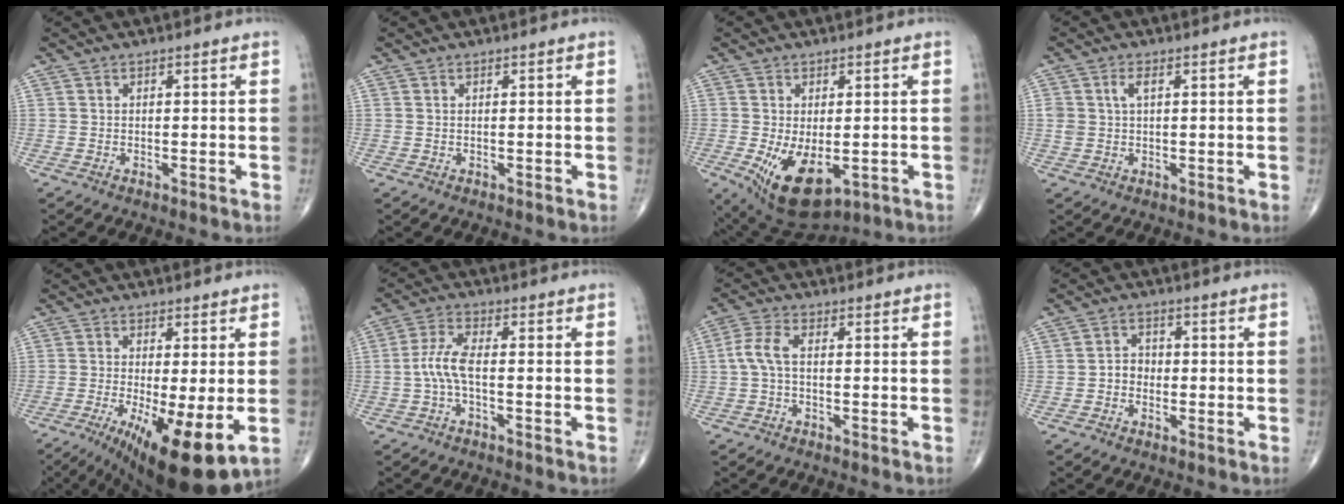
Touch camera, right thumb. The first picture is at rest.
{"total": 0.0}
{"total": 11.0, "force": [-2.9, 5.8, 8.8], "torque": [-0.141, -0.013, -0.026]}
{"total": 2.8, "force": [0.8, 1.5, 2.2], "torque": [-0.050, 0.006, 0.017]}
{"total": 14.0, "force": [-4.1, 3.5, 12.9], "torque": [-0.194, -0.024, -0.052]}
{"total": 4.9, "force": [-0.9, 1.3, 4.7], "torque": [-0.115, 0.015, -0.024]}
{"total": 4.3, "force": [-0.2, 1.8, 3.9], "torque": [-0.098, 0.011, -0.012]}
{"total": 3.0, "force": [-0.8, 2.5, 1.4], "torque": [-0.011, 0.013, -0.020]}